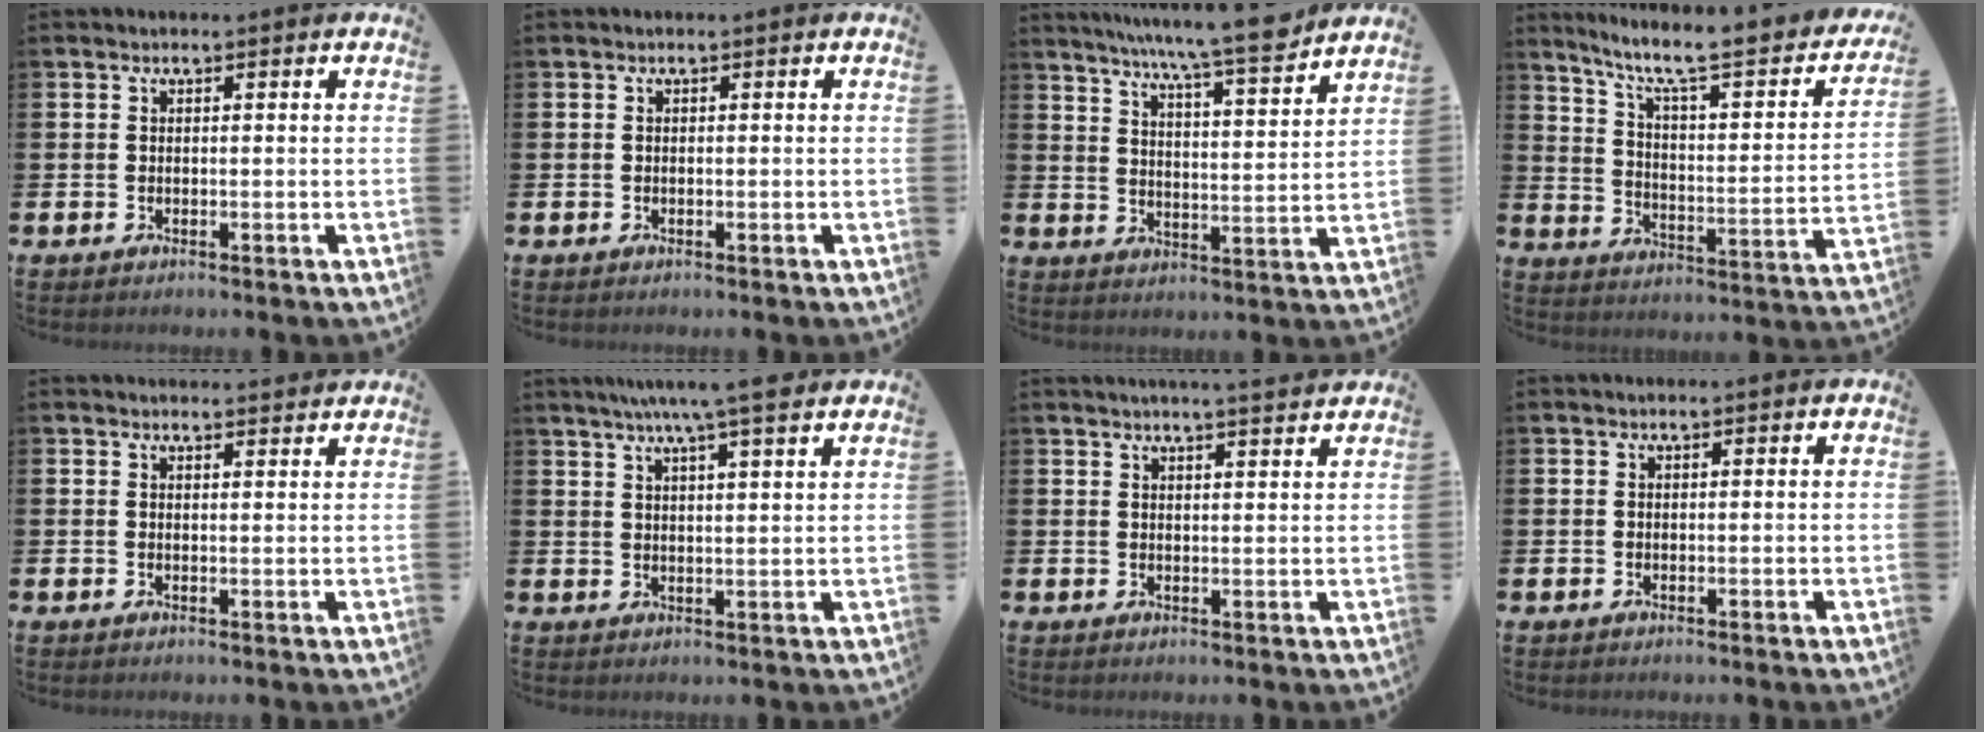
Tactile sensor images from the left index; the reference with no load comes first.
{"total": 0.0}
{"total": 8.8, "force": [8.1, 0.0, 3.4], "torque": [-0.069, -0.056, 0.139]}
{"total": 7.7, "force": [6.0, 1.6, 4.5], "torque": [-0.104, -0.047, 0.091]}
{"total": 1.7, "force": [1.7, 0.1, 0.0], "torque": [0.007, -0.010, 0.029]}
{"total": 6.2, "force": [5.5, -0.4, 2.8], "torque": [-0.059, -0.021, 0.096]}
{"total": 3.3, "force": [3.2, -0.5, 0.7], "torque": [-0.008, -0.018, 0.055]}
{"total": 0.0}